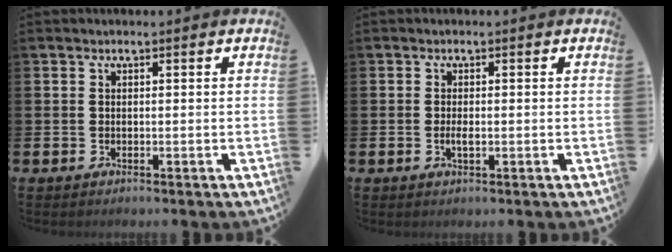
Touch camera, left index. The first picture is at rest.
{"total": 1.4, "force": [-0.2, 0.5, 1.3], "torque": [-0.028, 0.002, -0.003]}